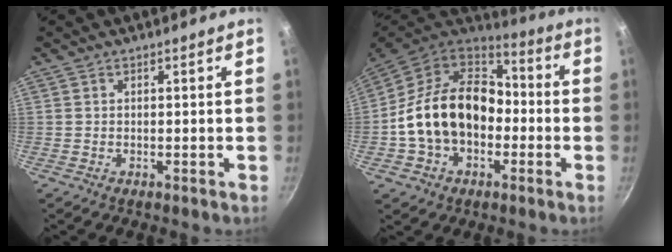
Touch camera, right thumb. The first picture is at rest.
{"total": 20.7, "force": [-2.3, 15.2, 13.9], "torque": [-0.221, 0.054, -0.045]}